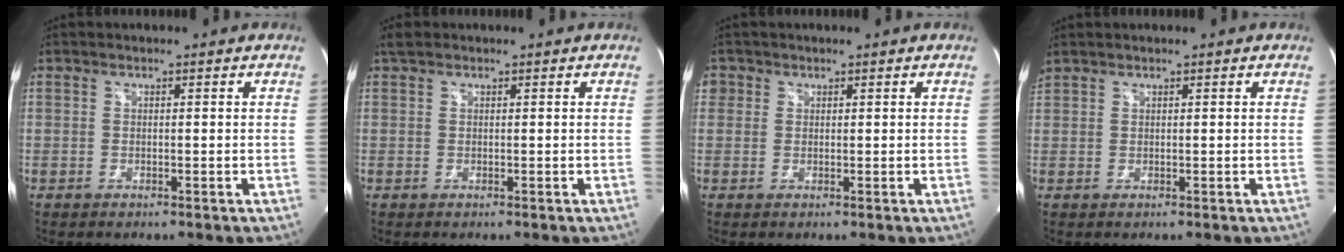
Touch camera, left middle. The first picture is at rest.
{"total": 1.2, "force": [1.0, 0.6, 0.4], "torque": [-0.014, 0.013, 0.018]}
{"total": 2.0, "force": [0.9, 1.8, 0.3], "torque": [0.004, 0.006, 0.015]}
{"total": 1.7, "force": [1.5, -0.2, 0.8], "torque": [-0.027, 0.028, 0.036]}